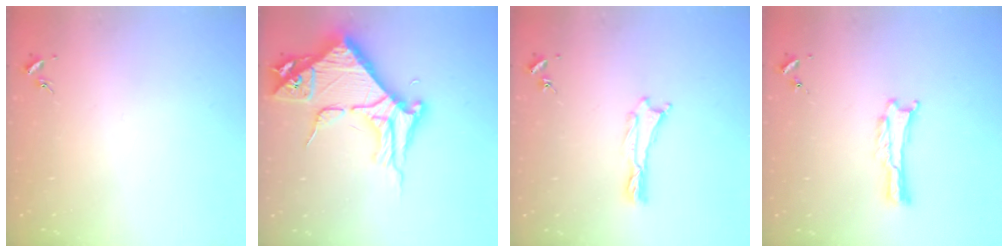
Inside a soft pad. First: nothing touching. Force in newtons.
{"total": 9.5, "press": 9.5, "slide": 1.1}
{"total": 0.0}
{"total": 0.0}